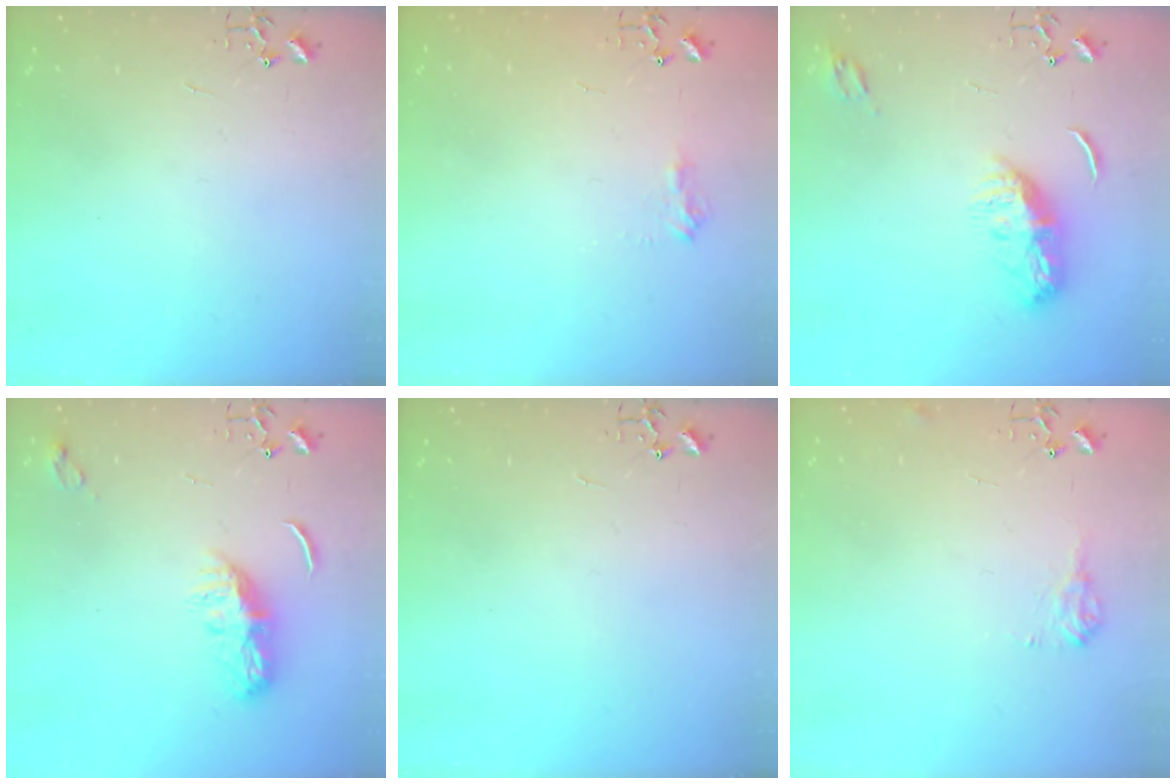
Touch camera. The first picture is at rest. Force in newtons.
{"total": 8.4, "press": 8.4, "slide": 0.8}
{"total": 10.4, "press": 10.4, "slide": 0.0}
{"total": 8.2, "press": 8.2, "slide": 0.4}
{"total": 0.0}
{"total": 7.7, "press": 7.7, "slide": 0.1}